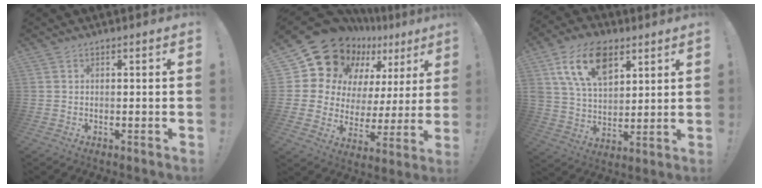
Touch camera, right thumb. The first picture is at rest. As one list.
[{"total": 18.2, "force": [13.7, 10.0, 6.7], "torque": [-0.114, -0.108, 0.270]}, {"total": 16.9, "force": [8.3, 10.3, 10.5], "torque": [-0.188, -0.026, 0.153]}]